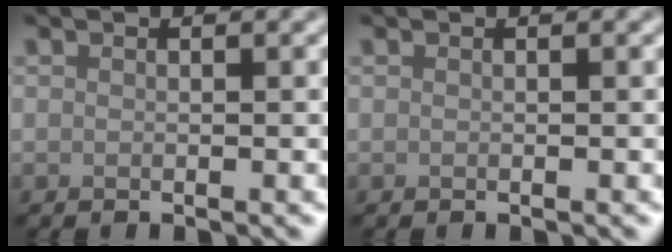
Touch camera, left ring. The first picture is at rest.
{"total": 0.0}